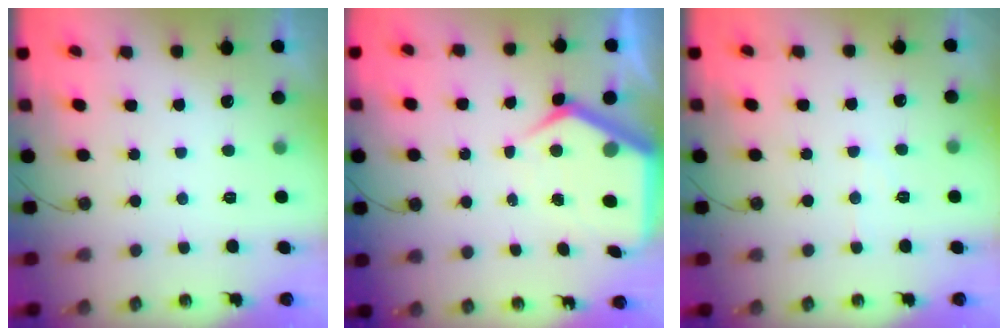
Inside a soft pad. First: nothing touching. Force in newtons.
{"total": 8.6, "press": 8.5, "slide": 0.9}
{"total": 5.6, "press": 5.6, "slide": 0.7}